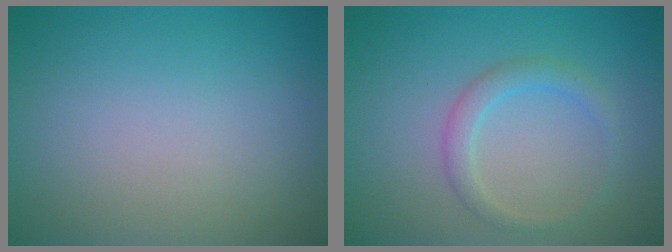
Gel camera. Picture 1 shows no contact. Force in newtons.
{"total": 2.0, "press": 2.0, "slide": 0.0}